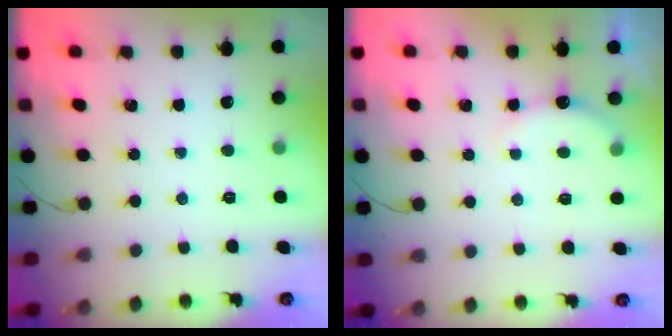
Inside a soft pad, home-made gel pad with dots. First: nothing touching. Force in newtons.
{"total": 4.3, "press": 4.1, "slide": 1.1}